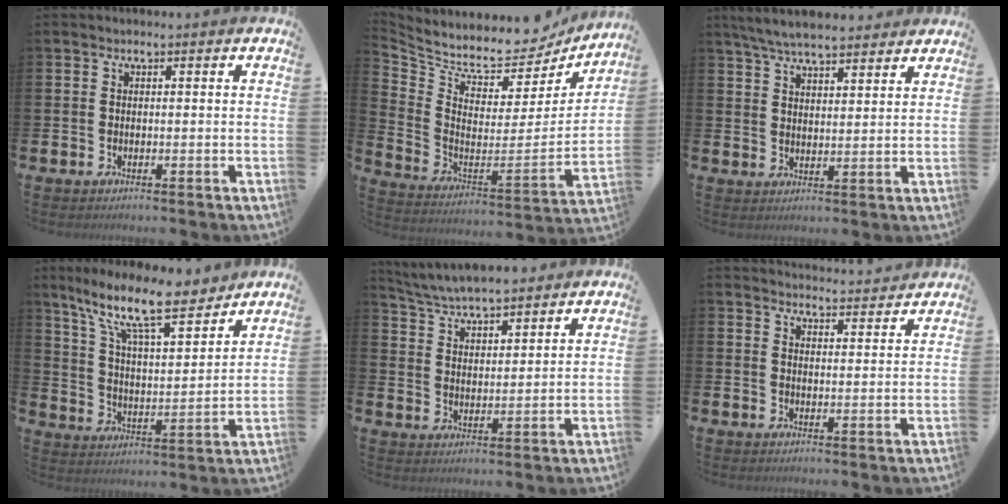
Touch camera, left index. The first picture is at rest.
{"total": 7.2, "force": [6.7, 2.2, 1.6], "torque": [-0.066, -0.069, 0.108]}
{"total": 6.2, "force": [5.8, 1.0, 1.8], "torque": [-0.048, -0.020, 0.106]}
{"total": 12.8, "force": [10.1, 3.1, 7.2], "torque": [-0.161, -0.053, 0.173]}
{"total": 5.7, "force": [5.6, 0.6, 0.8], "torque": [-0.040, -0.030, 0.101]}
{"total": 3.9, "force": [3.9, 0.2, -0.1], "torque": [0.006, -0.031, 0.068]}